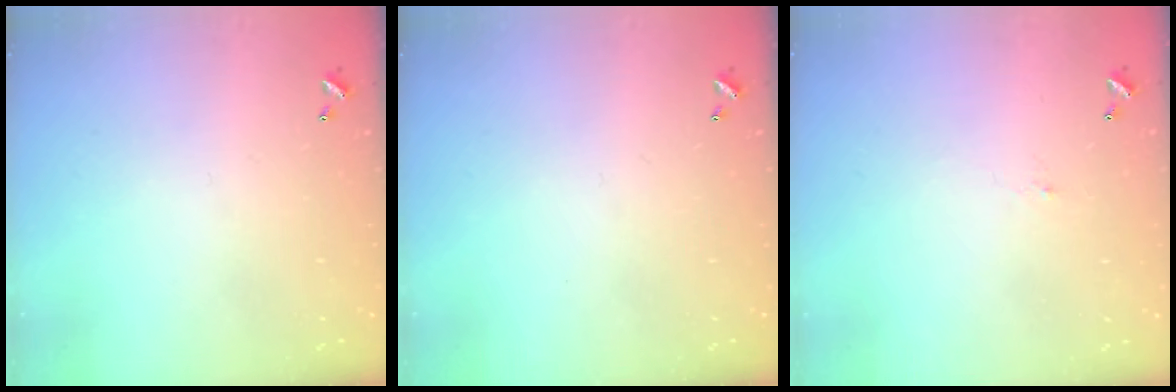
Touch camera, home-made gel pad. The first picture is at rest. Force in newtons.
{"total": 0.0}
{"total": 0.8, "press": 0.7, "slide": 0.5}